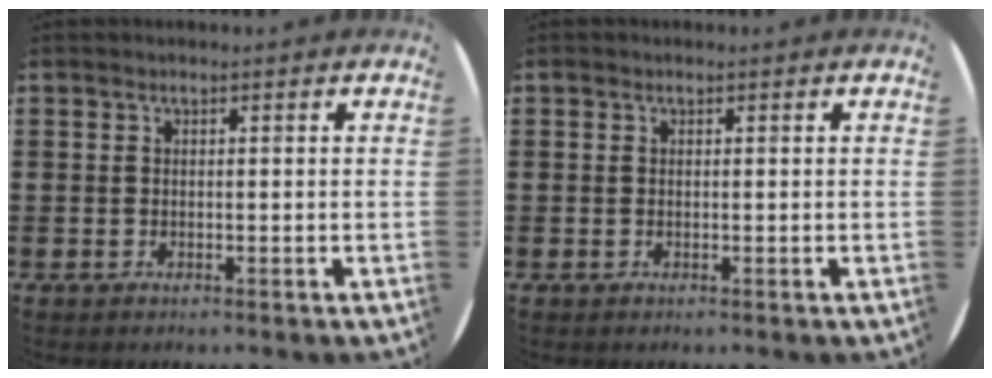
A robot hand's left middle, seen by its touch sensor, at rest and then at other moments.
{"total": 0.0}